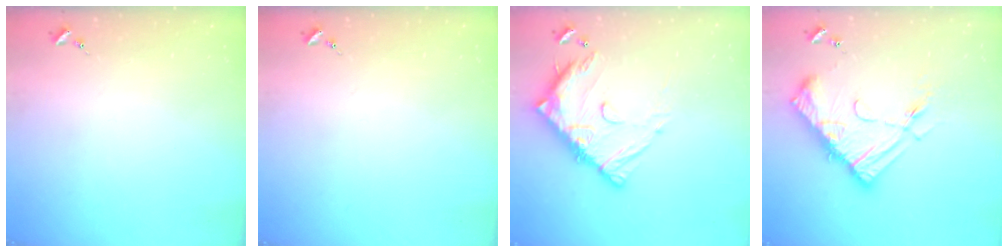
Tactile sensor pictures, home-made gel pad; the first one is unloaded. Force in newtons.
{"total": 0.0}
{"total": 16.1, "press": 16.0, "slide": 1.3}
{"total": 16.6, "press": 16.6, "slide": 1.1}